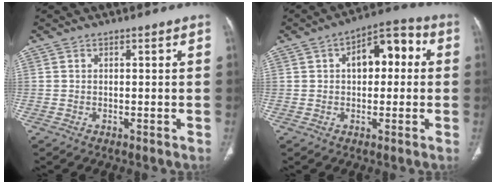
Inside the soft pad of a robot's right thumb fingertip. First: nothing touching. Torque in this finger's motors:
{"motor_torque": [-0.70, 0.81, 0.91, 0.24, 0.04]}